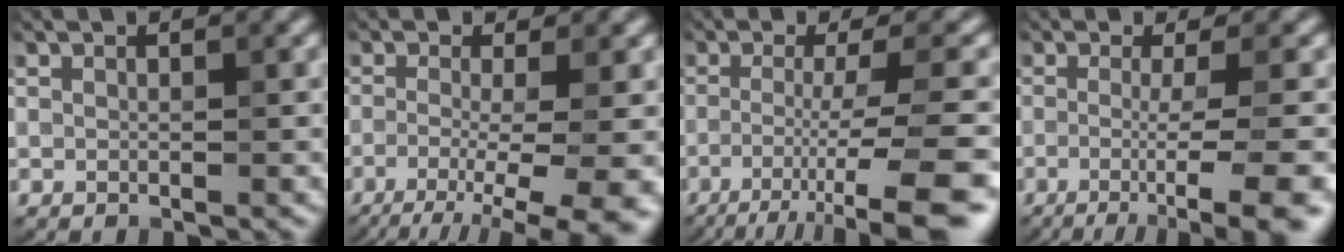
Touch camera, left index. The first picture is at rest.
{"total": 8.8, "force": [-3.6, 2.9, 7.6], "torque": [-0.093, -0.009, -0.048]}
{"total": 8.2, "force": [-4.4, 1.1, 6.9], "torque": [-0.091, 0.002, -0.079]}
{"total": 6.6, "force": [-2.1, 1.3, 6.1], "torque": [-0.081, -0.003, -0.037]}